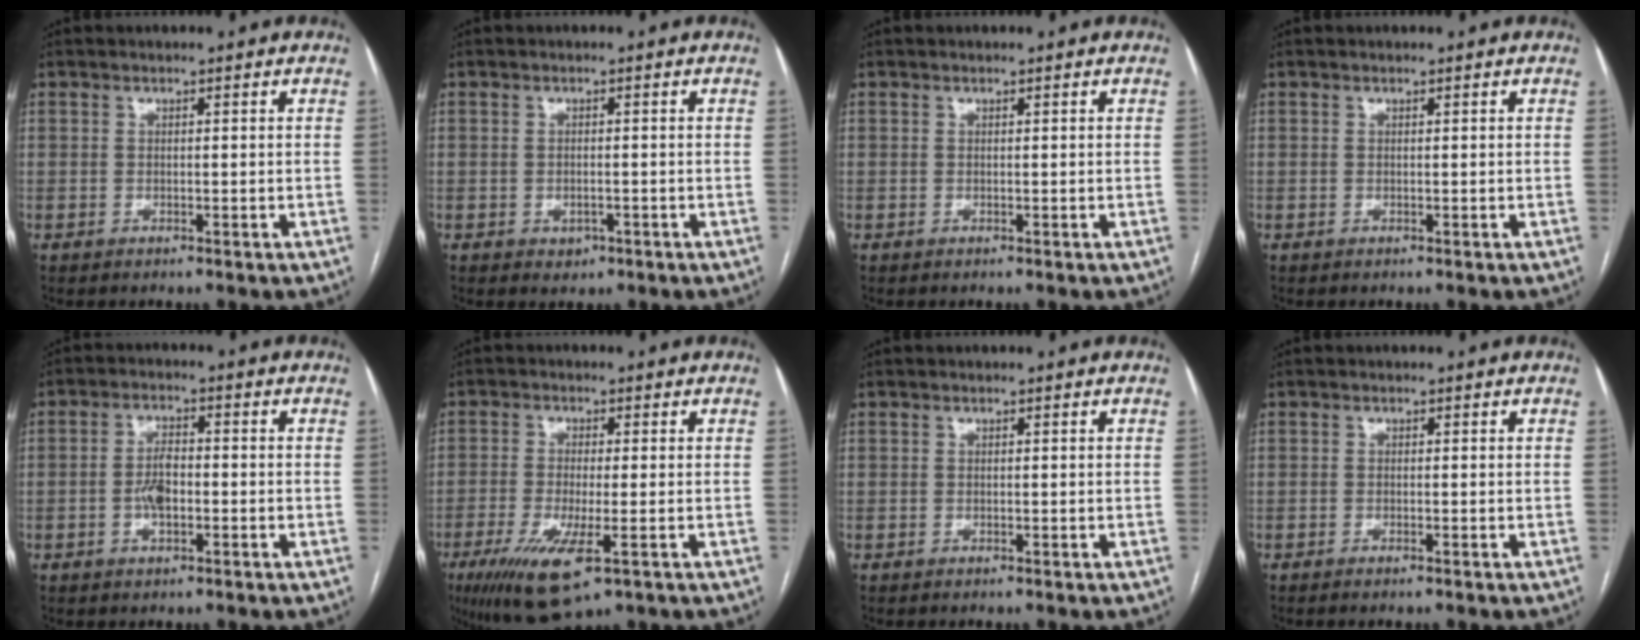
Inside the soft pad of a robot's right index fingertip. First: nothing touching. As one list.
[{"total": 1.7, "force": [-0.8, 1.3, 0.8], "torque": [-0.011, 0.002, -0.004]}, {"total": 0.0}, {"total": 0.0}, {"total": 4.0, "force": [-0.9, 1.8, 3.5], "torque": [-0.068, 0.006, -0.016]}, {"total": 9.7, "force": [-4.2, 2.1, 8.5], "torque": [-0.160, -0.029, -0.067]}, {"total": 0.0}, {"total": 0.7, "force": [-0.5, 0.0, 0.5], "torque": [-0.010, -0.001, -0.010]}]